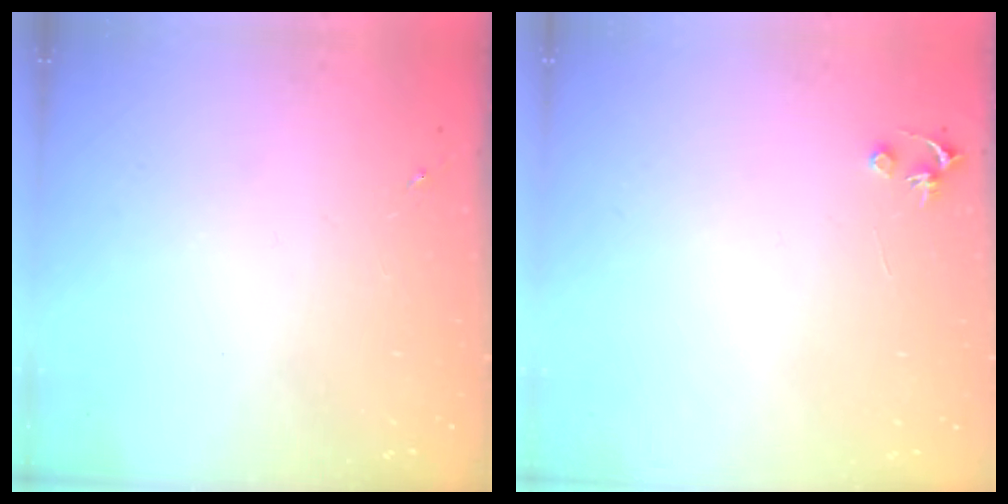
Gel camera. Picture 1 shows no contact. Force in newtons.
{"total": 3.2, "press": 3.2, "slide": 0.3}